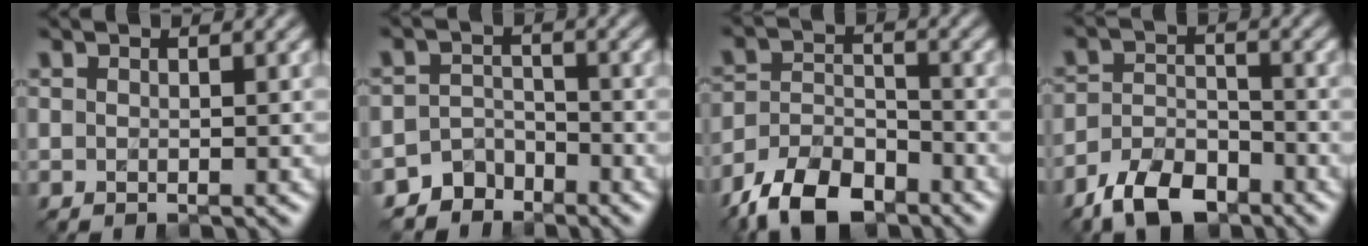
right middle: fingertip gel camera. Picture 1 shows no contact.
{"total": 3.3, "force": [-2.8, 1.6, -0.4], "torque": [0.019, 0.006, -0.055]}
{"total": 7.6, "force": [-5.8, 3.6, 3.4], "torque": [-0.061, 0.005, -0.116]}
{"total": 5.6, "force": [-4.3, 2.6, 2.6], "torque": [-0.045, 0.002, -0.085]}